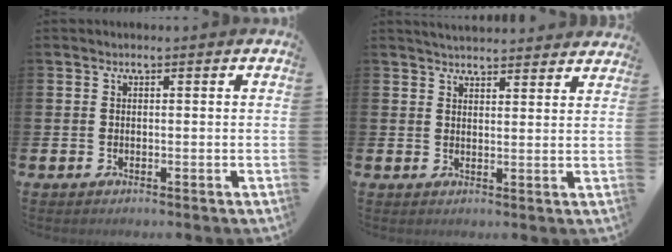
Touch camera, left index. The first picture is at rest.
{"total": 3.8, "force": [3.8, 0.4, 0.2], "torque": [-0.011, -0.020, 0.070]}